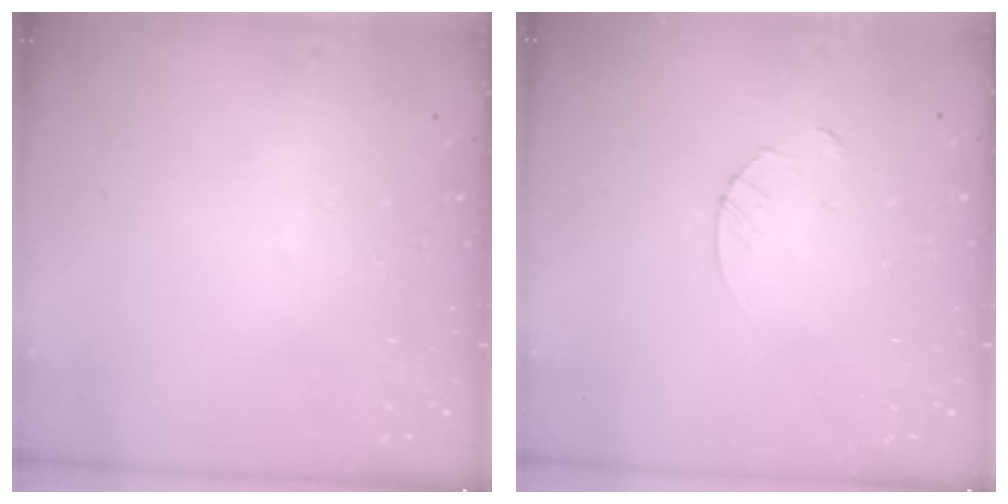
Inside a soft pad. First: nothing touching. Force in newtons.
{"total": 3.2, "press": 3.2, "slide": 0.3}